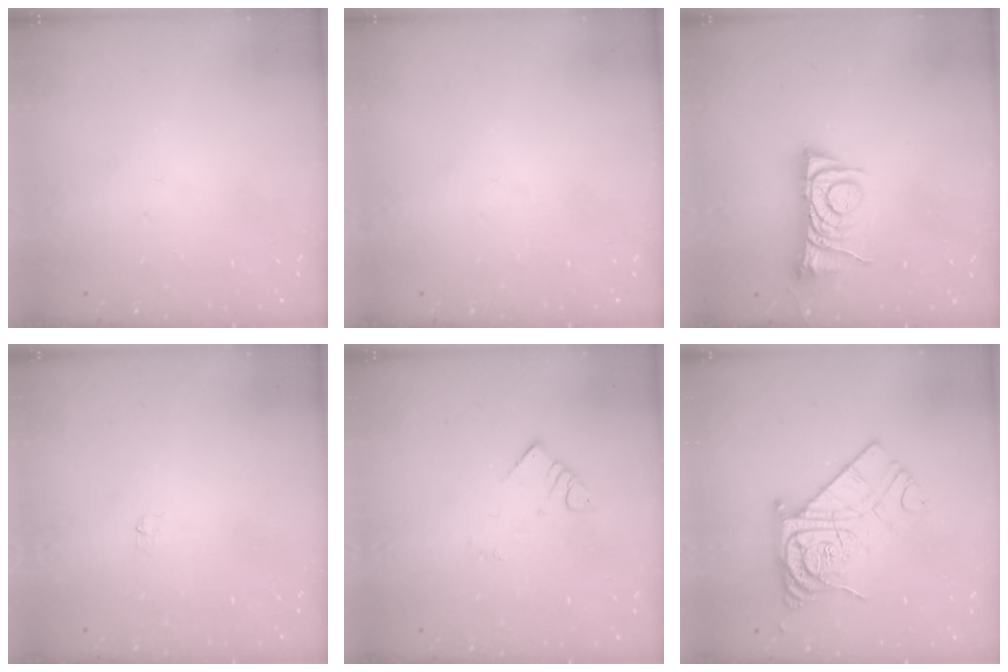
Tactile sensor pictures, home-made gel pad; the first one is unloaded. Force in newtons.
{"total": 0.0}
{"total": 7.8, "press": 7.7, "slide": 1.0}
{"total": 3.1, "press": 3.0, "slide": 0.4}
{"total": 2.7, "press": 2.7, "slide": 0.1}
{"total": 15.3, "press": 15.2, "slide": 1.5}